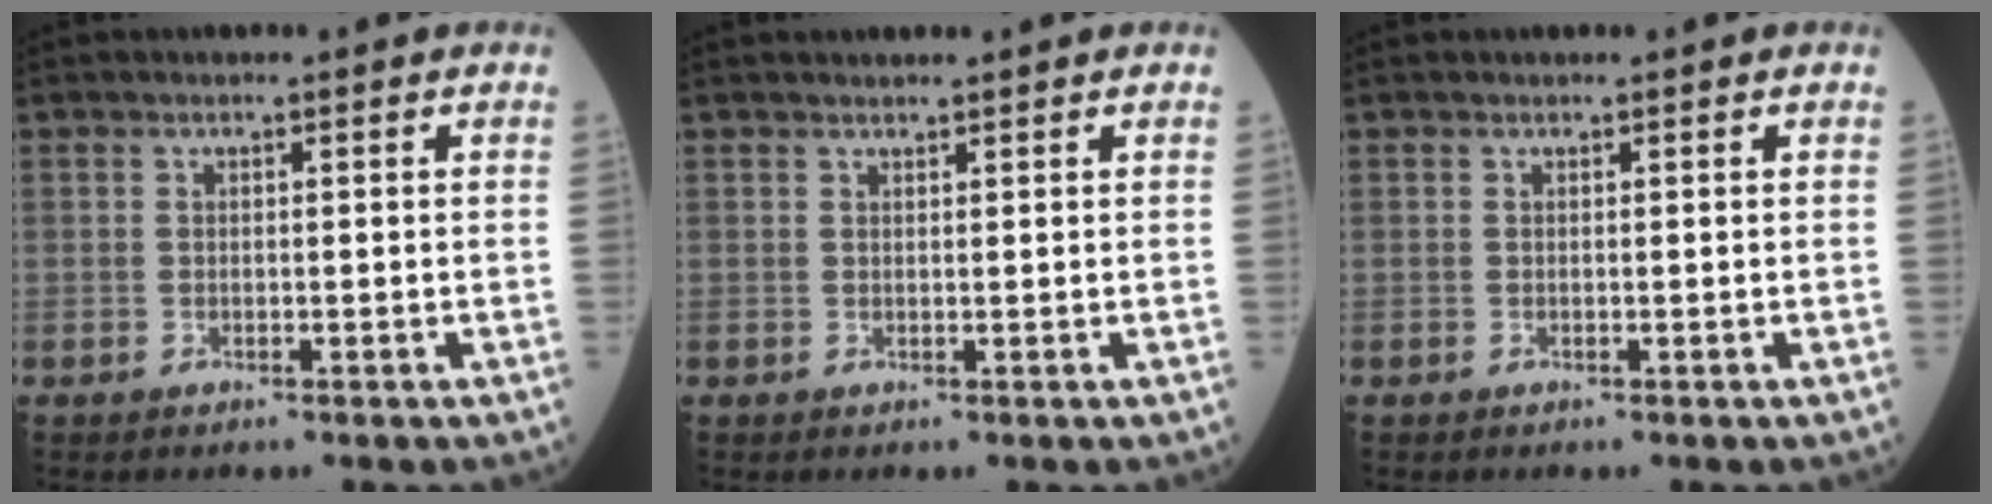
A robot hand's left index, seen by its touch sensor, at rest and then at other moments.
{"total": 1.9, "force": [1.8, 0.0, 0.6], "torque": [-0.007, 0.016, 0.028]}
{"total": 0.0}